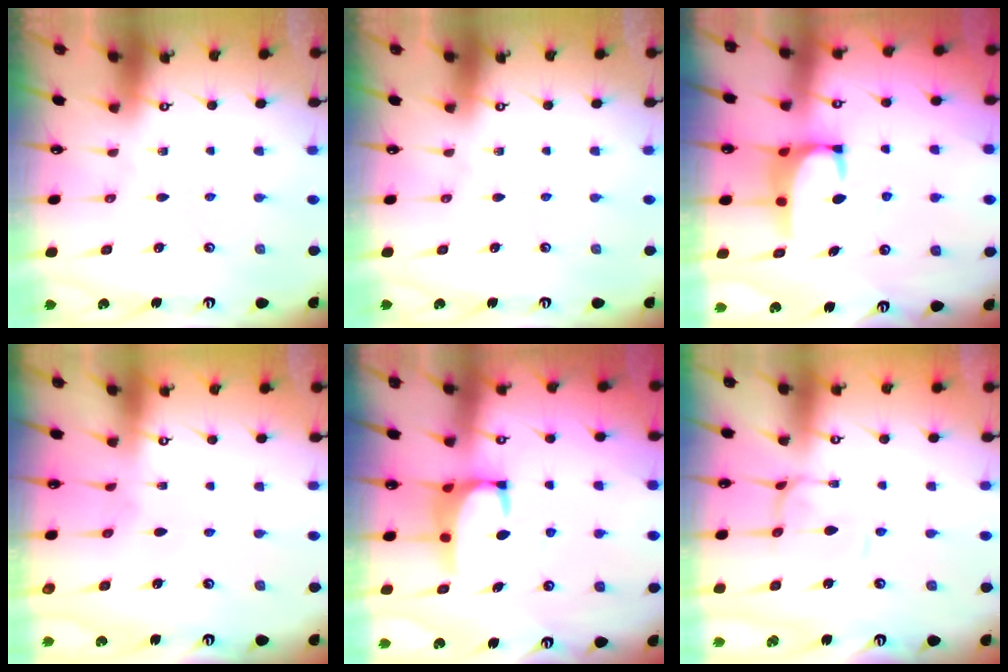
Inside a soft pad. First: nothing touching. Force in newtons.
{"total": 0.0}
{"total": 4.0, "press": 3.9, "slide": 0.9}
{"total": 3.3, "press": 3.3, "slide": 0.1}
{"total": 4.0, "press": 3.9, "slide": 0.9}
{"total": 0.7, "press": 0.5, "slide": 0.4}